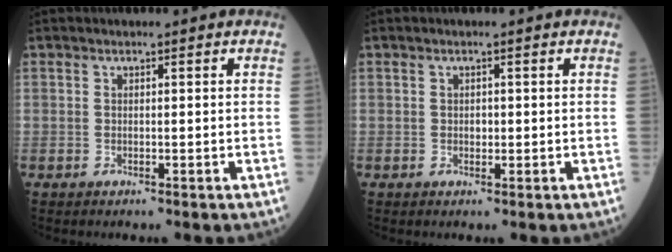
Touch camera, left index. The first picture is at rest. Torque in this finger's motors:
{"motor_torque": [0.44, -0.03, -0.01, 0.00]}